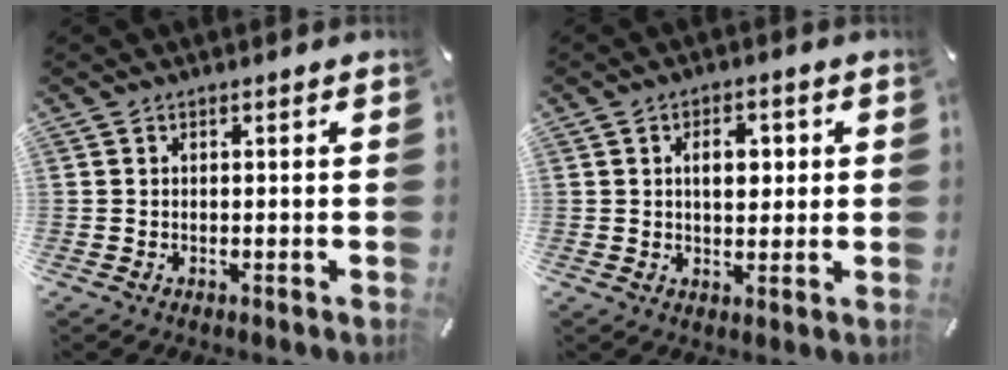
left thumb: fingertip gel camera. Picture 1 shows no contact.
{"total": 6.2, "force": [1.2, 4.0, 4.6], "torque": [-0.058, -0.004, 0.010]}